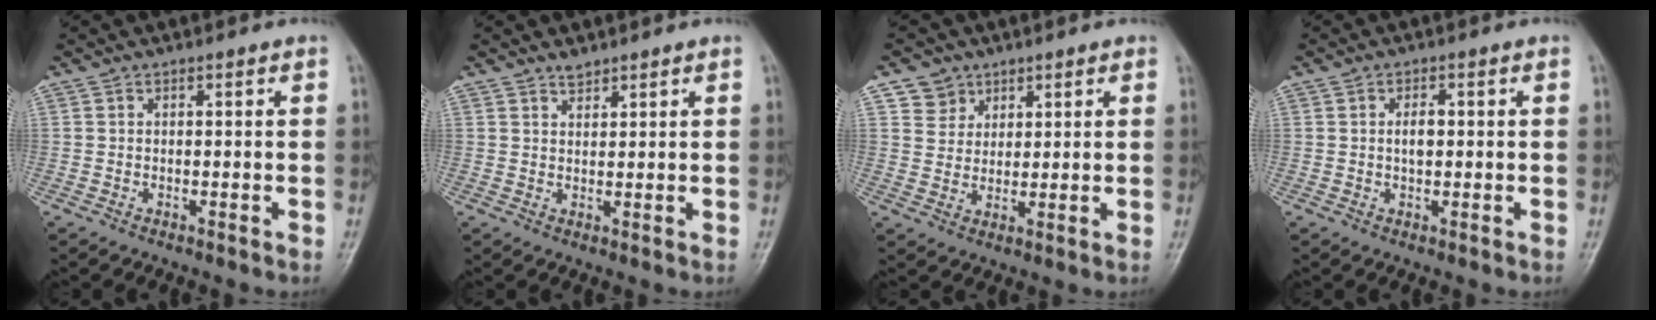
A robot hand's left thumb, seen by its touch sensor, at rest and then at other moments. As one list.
[{"total": 1.9, "force": [1.7, 0.7, 0.5], "torque": [0.001, -0.013, 0.030]}, {"total": 5.1, "force": [2.9, 4.2, 0.2], "torque": [0.026, -0.020, 0.053]}, {"total": 2.3, "force": [0.2, 1.3, 1.9], "torque": [-0.033, 0.002, 0.003]}]